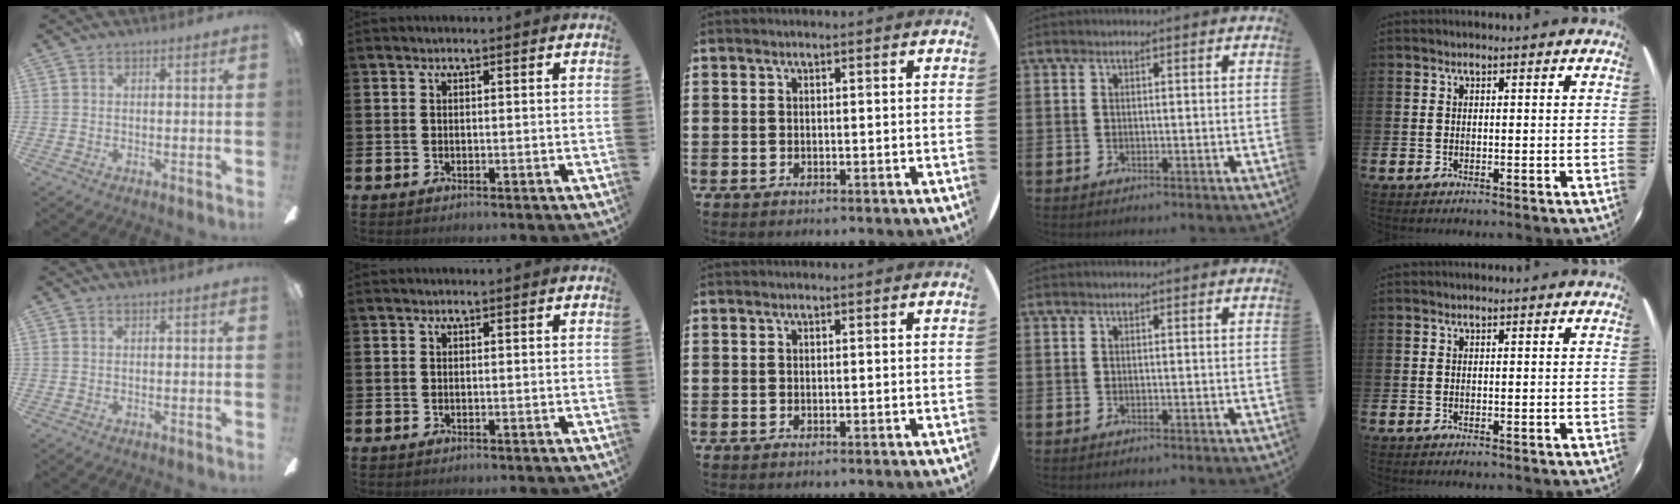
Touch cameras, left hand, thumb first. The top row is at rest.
{}